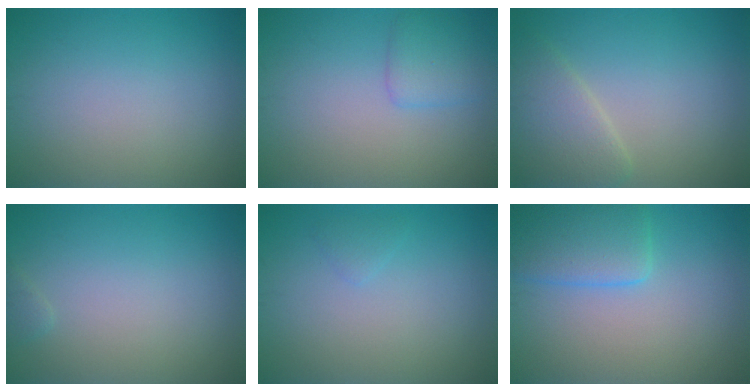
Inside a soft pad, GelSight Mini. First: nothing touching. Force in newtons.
{"total": 2.1, "press": 2.1, "slide": 0.1}
{"total": 4.0, "press": 4.0, "slide": 0.1}
{"total": 0.6, "press": 0.6, "slide": 0.1}
{"total": 0.7, "press": 0.7, "slide": 0.0}
{"total": 4.4, "press": 4.4, "slide": 0.2}